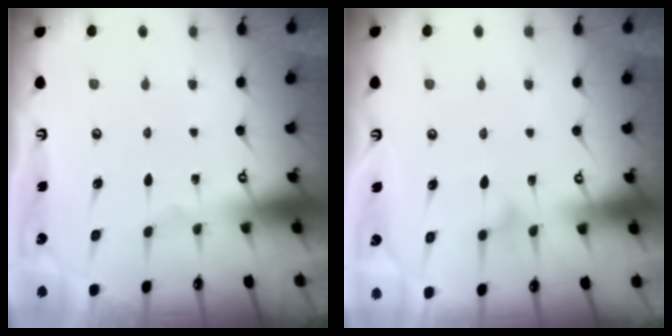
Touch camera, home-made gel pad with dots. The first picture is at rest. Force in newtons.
{"total": 7.1, "press": 7.1, "slide": 0.3}